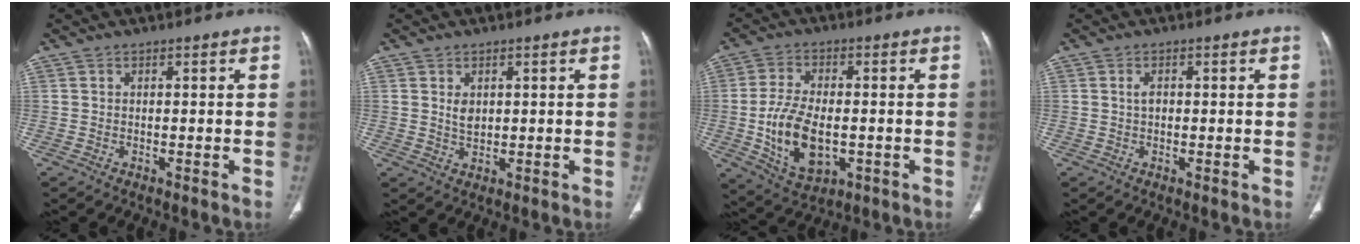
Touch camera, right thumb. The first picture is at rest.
{"total": 2.6, "force": [0.8, 1.8, 1.8], "torque": [-0.024, -0.008, 0.020]}
{"total": 12.4, "force": [-2.0, 7.1, 10.0], "torque": [-0.179, 0.001, -0.025]}
{"total": 1.5, "force": [0.1, 0.8, 1.2], "torque": [-0.022, 0.000, 0.000]}